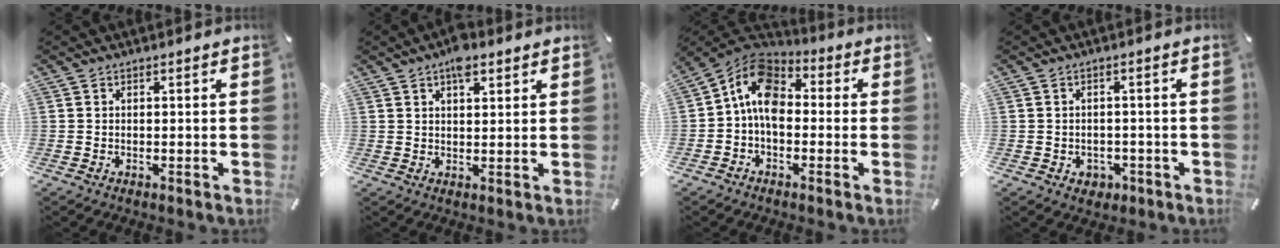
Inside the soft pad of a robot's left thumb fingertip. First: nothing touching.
{"total": 5.2, "force": [3.2, 2.3, 3.3], "torque": [-0.048, -0.006, 0.054]}
{"total": 10.4, "force": [-0.3, 7.6, 7.2], "torque": [-0.135, 0.014, -0.004]}
{"total": 3.0, "force": [-0.8, 2.7, 0.9], "torque": [-0.009, 0.001, -0.018]}